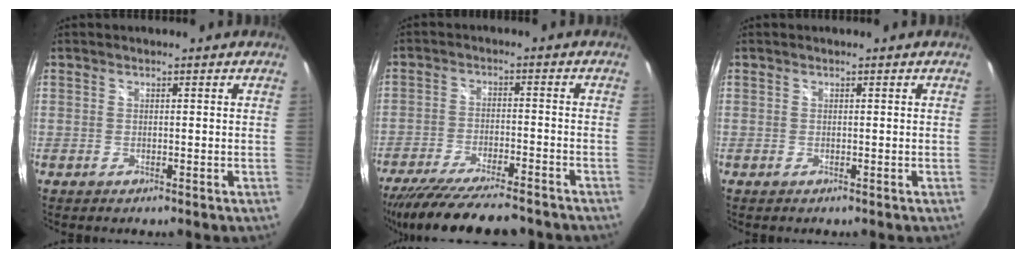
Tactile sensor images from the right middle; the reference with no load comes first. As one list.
[{"total": 17.5, "force": [-15.0, 3.2, 8.5], "torque": [-0.169, -0.037, -0.233]}, {"total": 0.0}]